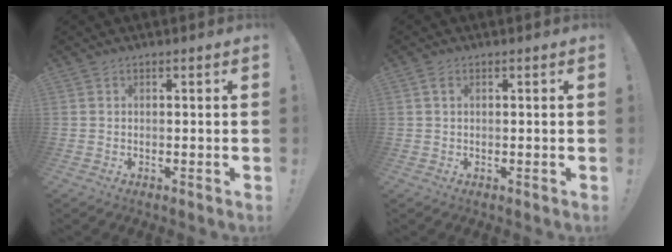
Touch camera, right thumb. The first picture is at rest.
{"total": 1.5, "force": [0.6, 0.8, 1.1], "torque": [-0.015, -0.001, 0.010]}